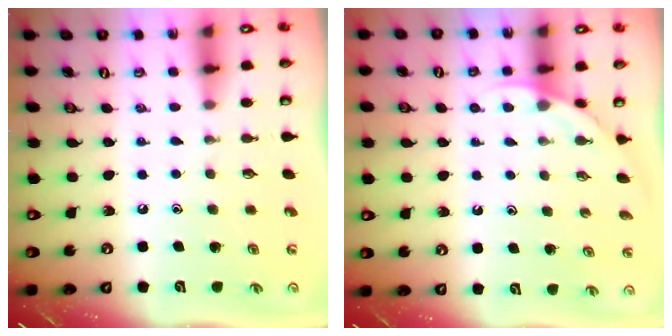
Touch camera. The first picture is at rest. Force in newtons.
{"total": 2.5, "press": 2.5, "slide": 0.2}